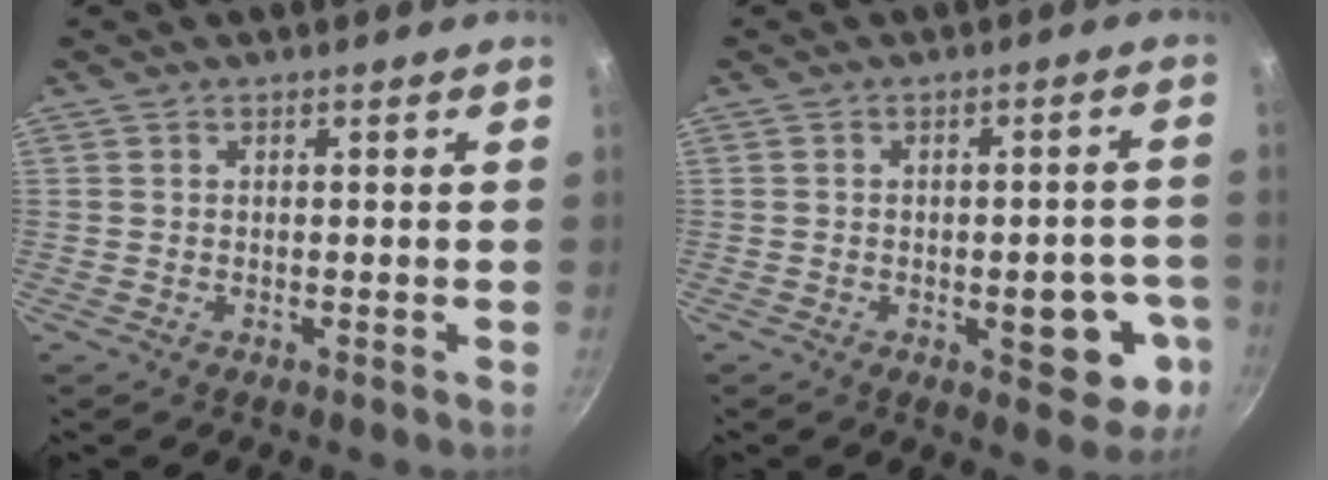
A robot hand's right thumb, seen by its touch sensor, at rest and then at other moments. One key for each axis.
{"total": 9.5, "fx": -2.9, "fy": 4.7, "fz": 7.6, "tx": -0.057, "ty": 0.016, "tz": -0.034}